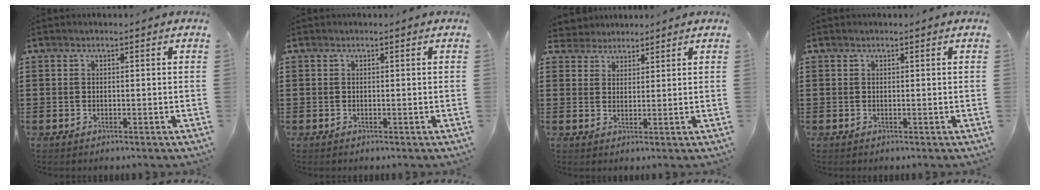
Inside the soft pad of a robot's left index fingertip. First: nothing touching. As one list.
[{"total": 0.0}, {"total": 2.7, "force": [2.4, 1.2, -0.4], "torque": [-0.005, 0.001, 0.044]}, {"total": 0.0}]